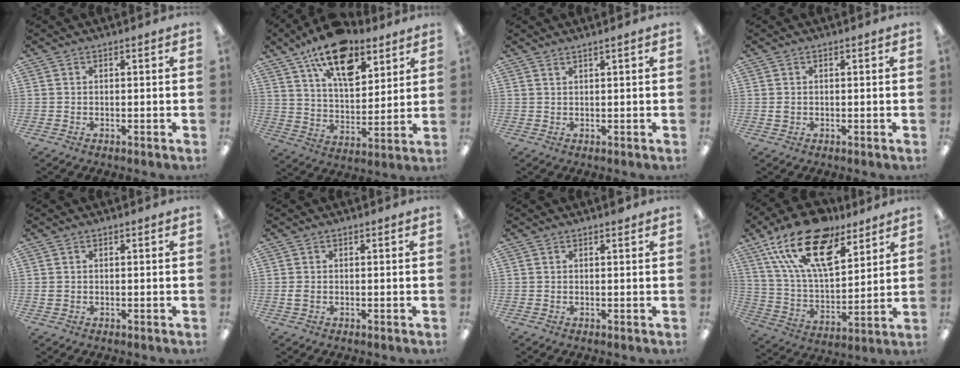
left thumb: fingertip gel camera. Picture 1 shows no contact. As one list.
[{"total": 16.9, "force": [11.2, 8.2, 9.6], "torque": [-0.149, -0.054, 0.194]}, {"total": 1.1, "force": [1.0, -0.1, 0.5], "torque": [-0.010, -0.002, 0.018]}, {"total": 0.9, "force": [0.0, 0.8, 0.3], "torque": [-0.007, 0.004, -0.002]}, {"total": 0.6, "force": [0.0, 0.6, 0.0], "torque": [-0.002, 0.004, -0.001]}, {"total": 1.2, "force": [-0.2, 0.8, 0.8], "torque": [-0.016, 0.003, -0.005]}, {"total": 0.6, "force": [0.6, 0.1, 0.2], "torque": [0.002, -0.003, 0.009]}, {"total": 21.2, "force": [13.9, 9.7, 12.8], "torque": [-0.243, -0.070, 0.247]}]